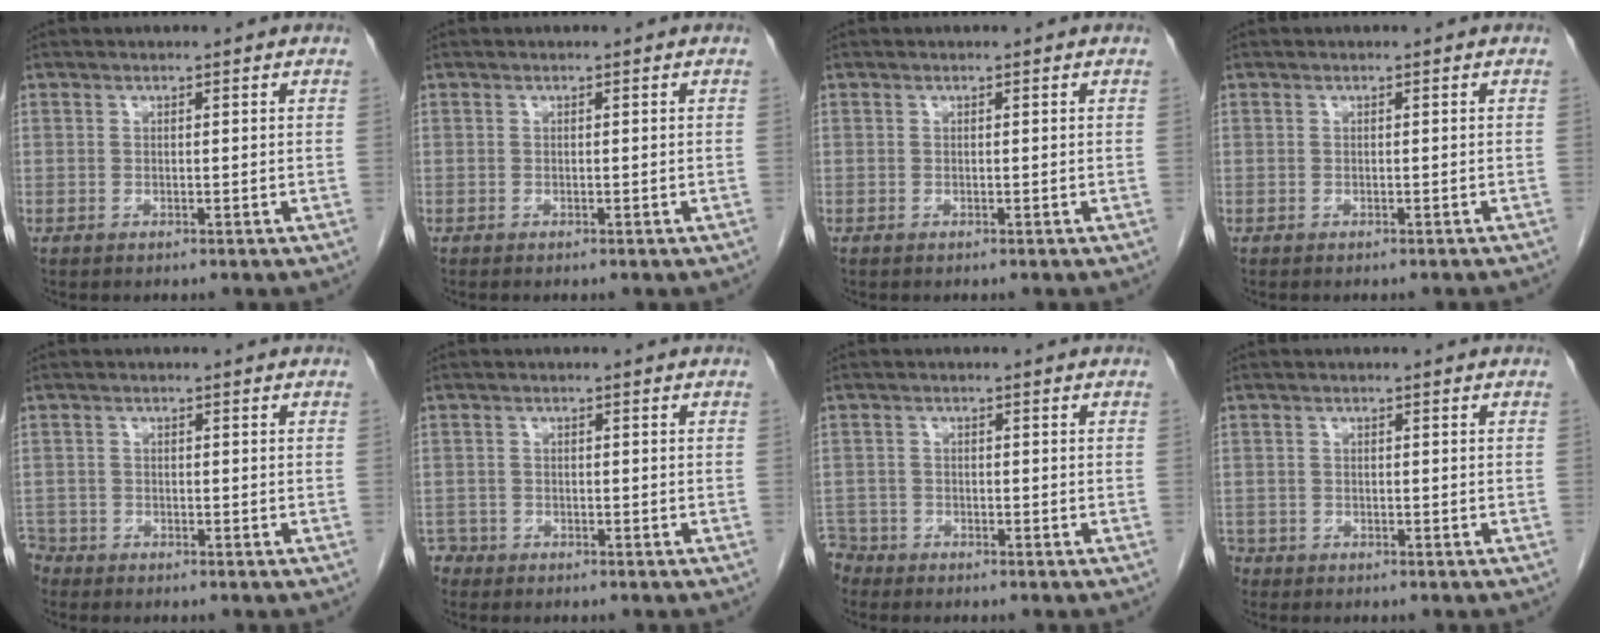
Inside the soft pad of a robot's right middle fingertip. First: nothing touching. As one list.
[{"total": 0.8, "force": [-0.6, 0.1, 0.5], "torque": [-0.010, -0.002, -0.007]}, {"total": 0.0}, {"total": 2.6, "force": [-2.4, 0.1, 0.9], "torque": [-0.013, -0.004, -0.029]}, {"total": 2.8, "force": [-2.6, 1.1, -0.2], "torque": [0.005, -0.001, -0.050]}, {"total": 2.5, "force": [-2.2, 1.1, -0.3], "torque": [0.005, 0.002, -0.041]}, {"total": 3.7, "force": [-3.4, 1.3, -0.6], "torque": [0.015, -0.004, -0.067]}, {"total": 2.8, "force": [-2.3, 1.5, 0.2], "torque": [-0.006, 0.002, -0.043]}]